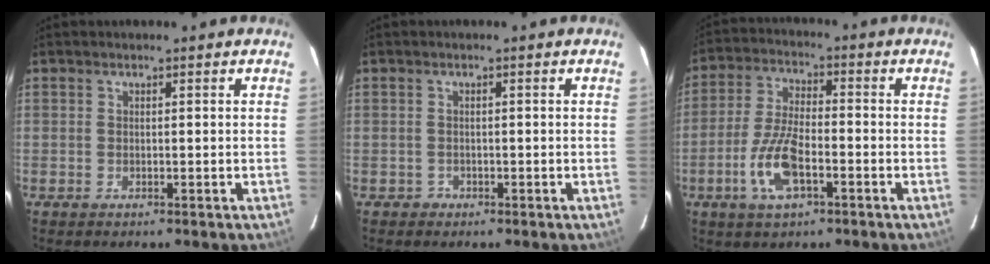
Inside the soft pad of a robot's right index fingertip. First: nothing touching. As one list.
[{"total": 1.2, "force": [-0.7, 1.0, -0.1], "torque": [0.002, 0.004, -0.008]}, {"total": 10.0, "force": [-4.1, 3.7, 8.3], "torque": [-0.179, -0.002, -0.078]}]